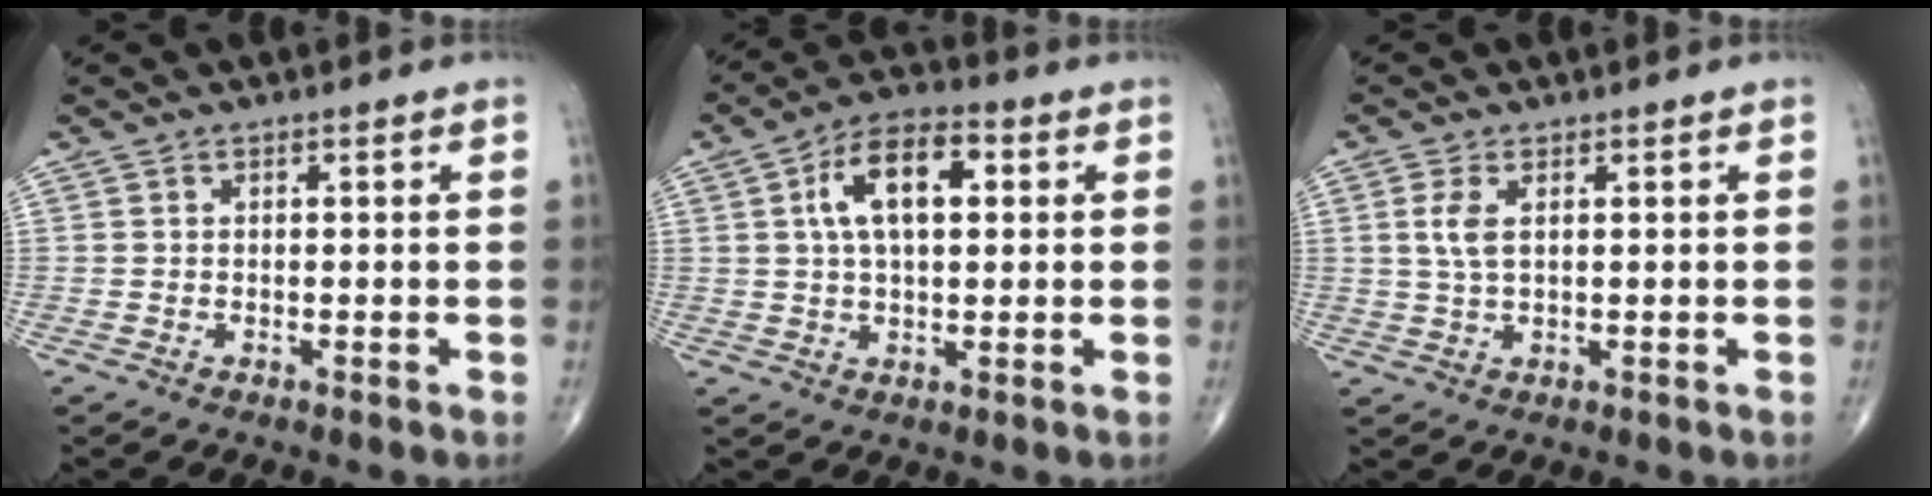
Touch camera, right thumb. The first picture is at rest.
{"total": 11.5, "force": [2.7, 5.9, 9.5], "torque": [-0.156, 0.017, 0.040]}
{"total": 3.8, "force": [1.1, 1.7, 3.2], "torque": [-0.075, 0.000, 0.024]}